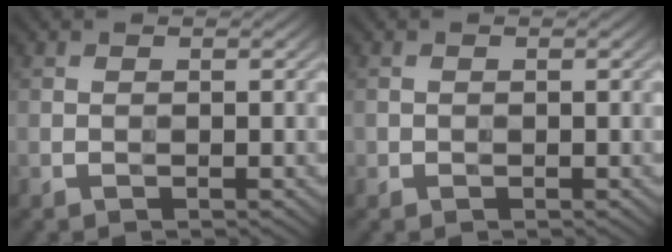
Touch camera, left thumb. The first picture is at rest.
{"total": 0.6, "force": [-0.1, 0.6, 0.1], "torque": [0.002, -0.004, -0.005]}